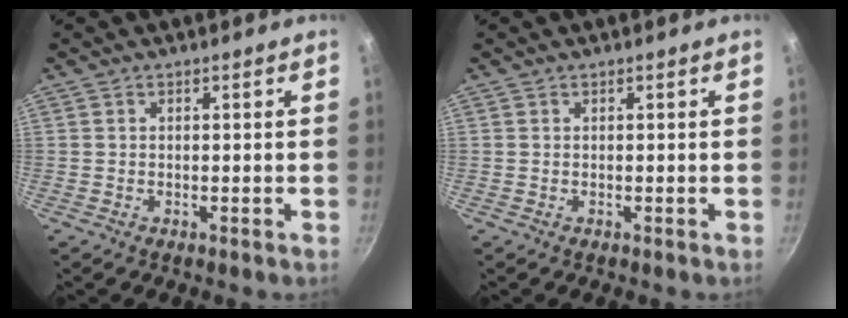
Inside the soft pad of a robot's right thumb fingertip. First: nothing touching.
{"total": 0.0}